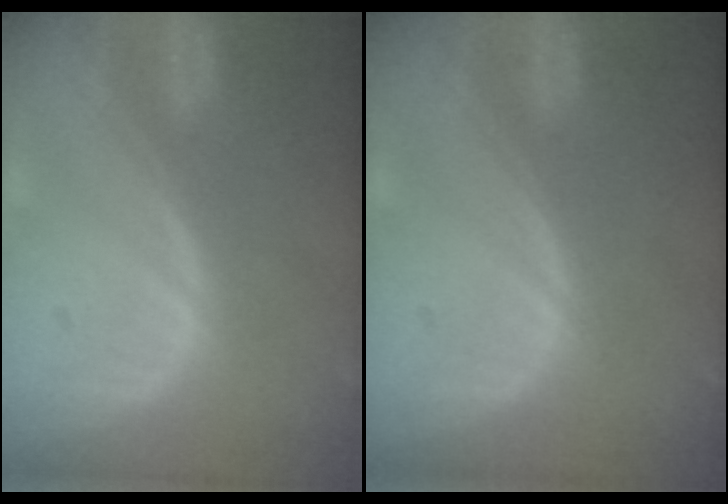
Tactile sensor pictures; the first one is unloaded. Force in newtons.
{"total": 0.0}